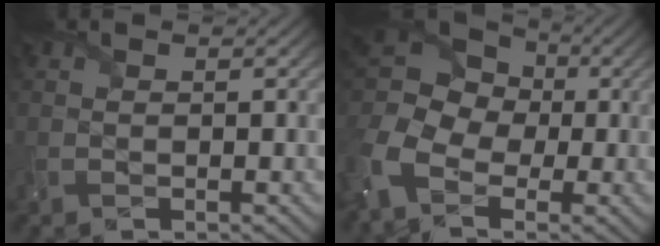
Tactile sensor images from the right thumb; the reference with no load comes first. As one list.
[{"total": 14.5, "force": [-2.7, 11.1, 8.9], "torque": [-0.261, -0.035, -0.039]}]